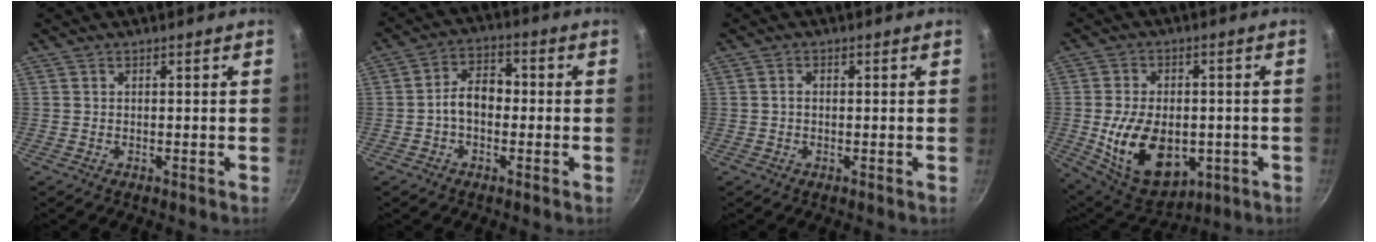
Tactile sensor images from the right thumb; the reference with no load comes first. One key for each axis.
{"total": 6.8, "fx": -0.9, "fy": 4.6, "fz": 4.9, "tx": -0.056, "ty": 0.028, "tz": -0.026}
{"total": 1.1, "fx": -0.1, "fy": 0.8, "fz": 0.8, "tx": -0.015, "ty": 0.005, "tz": -0.001}
{"total": 16.8, "fx": -2.8, "fy": 10.8, "fz": 12.6, "tx": -0.190, "ty": -0.004, "tz": -0.026}